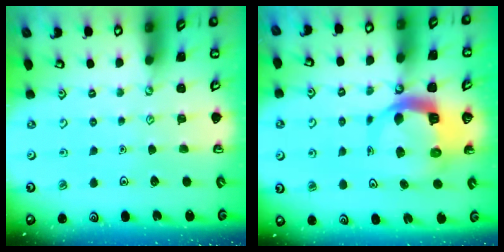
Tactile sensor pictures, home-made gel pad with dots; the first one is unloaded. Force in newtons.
{"total": 8.7, "press": 8.6, "slide": 1.2}